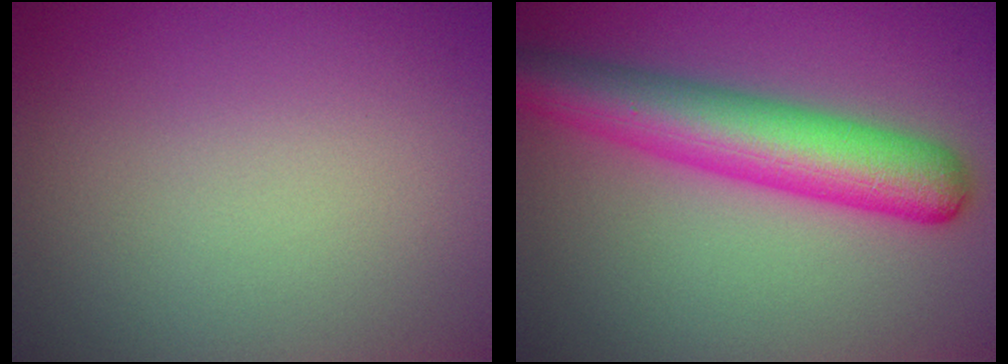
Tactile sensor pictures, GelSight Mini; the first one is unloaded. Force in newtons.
{"total": 7.7, "press": 7.7, "slide": 0.3}